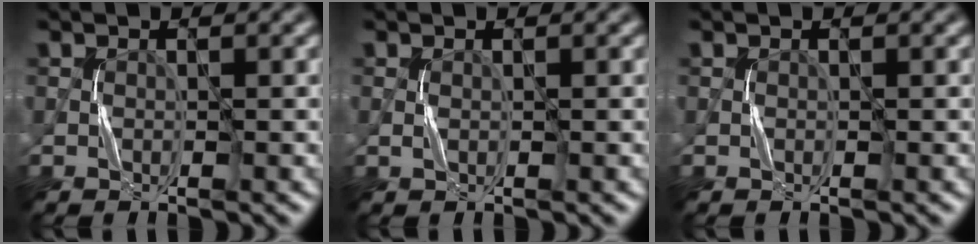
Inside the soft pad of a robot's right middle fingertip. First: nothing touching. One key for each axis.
{"total": 0.0}
{"total": 0.0}